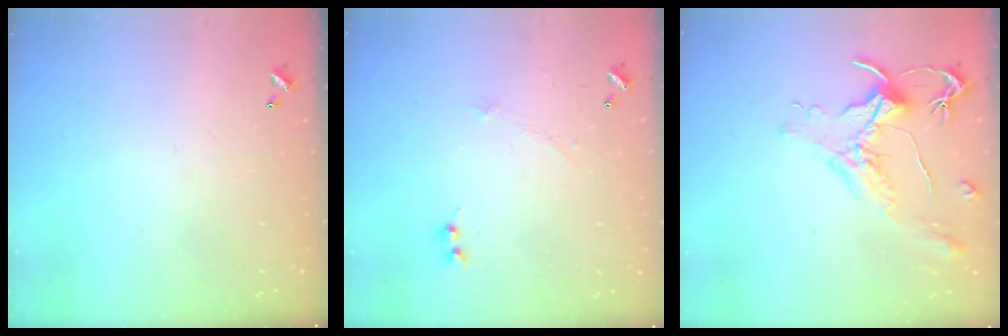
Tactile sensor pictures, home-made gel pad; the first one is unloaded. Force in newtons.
{"total": 0.0}
{"total": 1.6, "press": 1.5, "slide": 0.7}